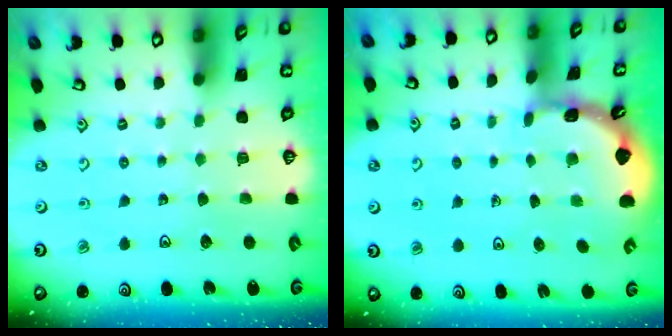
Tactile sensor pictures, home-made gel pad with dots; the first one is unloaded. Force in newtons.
{"total": 1.6, "press": 1.6, "slide": 0.1}